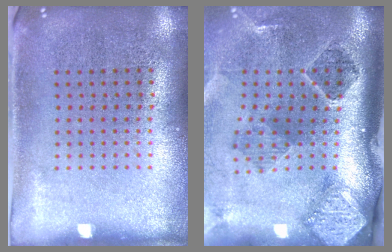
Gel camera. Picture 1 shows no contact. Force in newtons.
{"total": 2.8, "press": 1.9, "slide": 2.2}